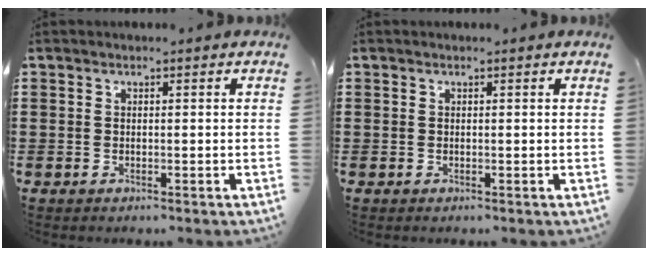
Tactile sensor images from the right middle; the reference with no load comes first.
{"total": 0.0}